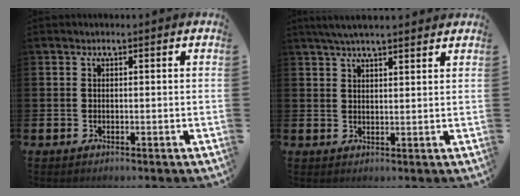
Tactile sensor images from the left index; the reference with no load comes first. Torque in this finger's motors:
{"motor_torque": [0.83, -0.94, 0.57, 0.21]}